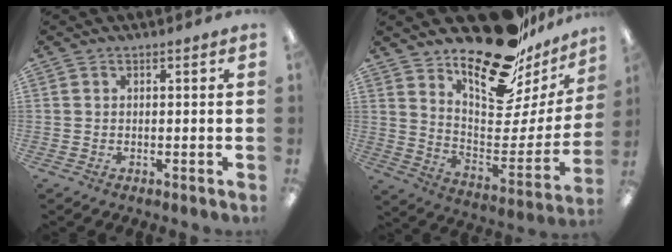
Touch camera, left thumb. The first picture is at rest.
{"total": 22.6, "force": [18.9, 7.0, 10.2], "torque": [-0.141, -0.148, 0.317]}